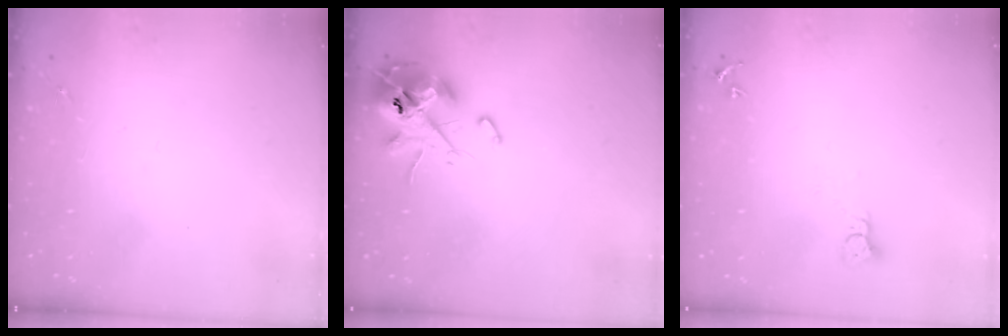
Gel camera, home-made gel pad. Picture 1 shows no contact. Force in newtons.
{"total": 13.1, "press": 12.9, "slide": 2.1}
{"total": 3.3, "press": 3.3, "slide": 0.1}